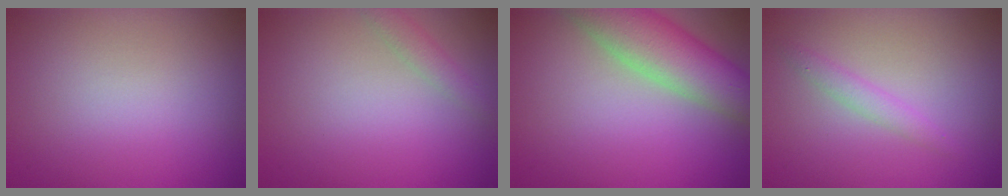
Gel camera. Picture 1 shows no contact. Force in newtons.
{"total": 1.3, "press": 1.3, "slide": 0.1}
{"total": 7.1, "press": 7.0, "slide": 0.7}
{"total": 1.4, "press": 1.4, "slide": 0.1}